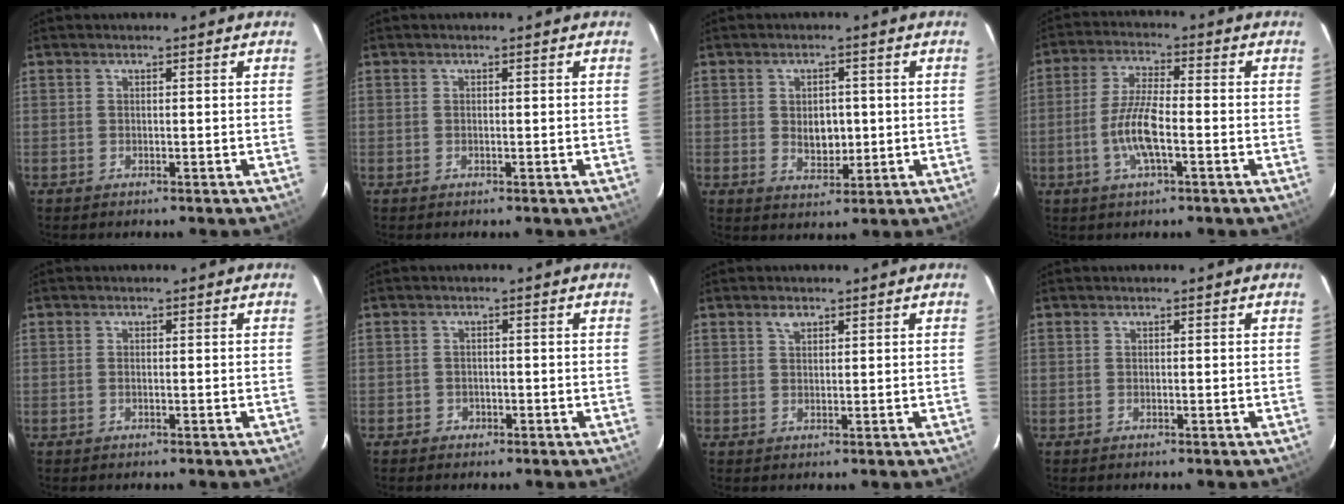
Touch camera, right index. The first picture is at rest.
{"total": 0.0}
{"total": 5.0, "force": [0.0, 3.6, 3.5], "torque": [-0.057, -0.002, 0.008]}
{"total": 8.1, "force": [-2.5, 1.9, 7.4], "torque": [-0.155, 0.001, -0.051]}
{"total": 0.0}
{"total": 2.0, "force": [-1.2, 1.6, 0.1], "torque": [-0.005, 0.004, -0.018]}
{"total": 1.7, "force": [1.1, 1.0, 0.9], "torque": [-0.015, 0.004, 0.020]}
{"total": 0.0}